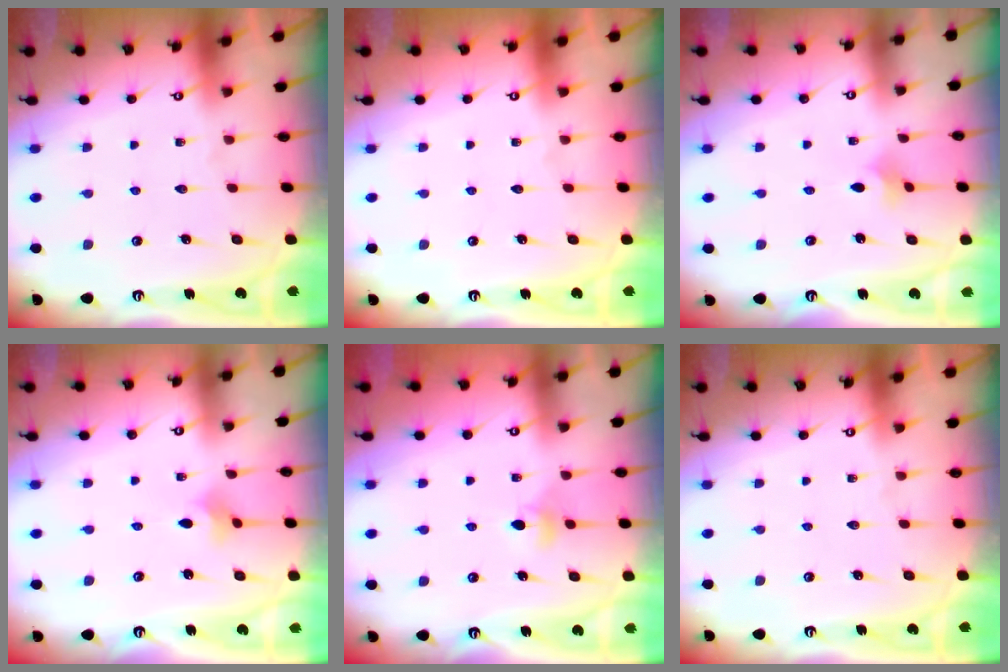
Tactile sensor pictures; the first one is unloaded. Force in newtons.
{"total": 0.0}
{"total": 2.6, "press": 2.5, "slide": 0.5}
{"total": 3.1, "press": 3.0, "slide": 0.7}
{"total": 5.2, "press": 5.1, "slide": 0.4}
{"total": 0.0}